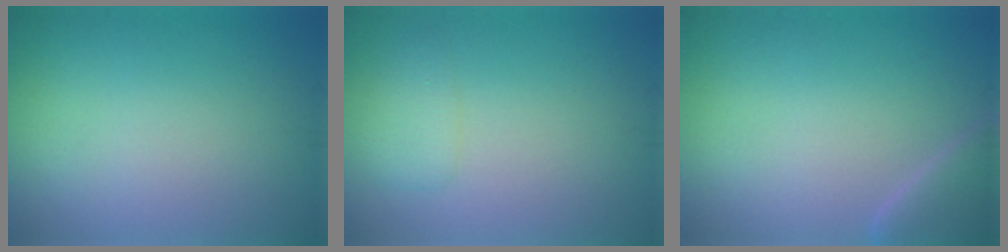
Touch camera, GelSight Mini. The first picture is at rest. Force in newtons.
{"total": 1.6, "press": 1.6, "slide": 0.0}
{"total": 3.8, "press": 3.8, "slide": 0.4}